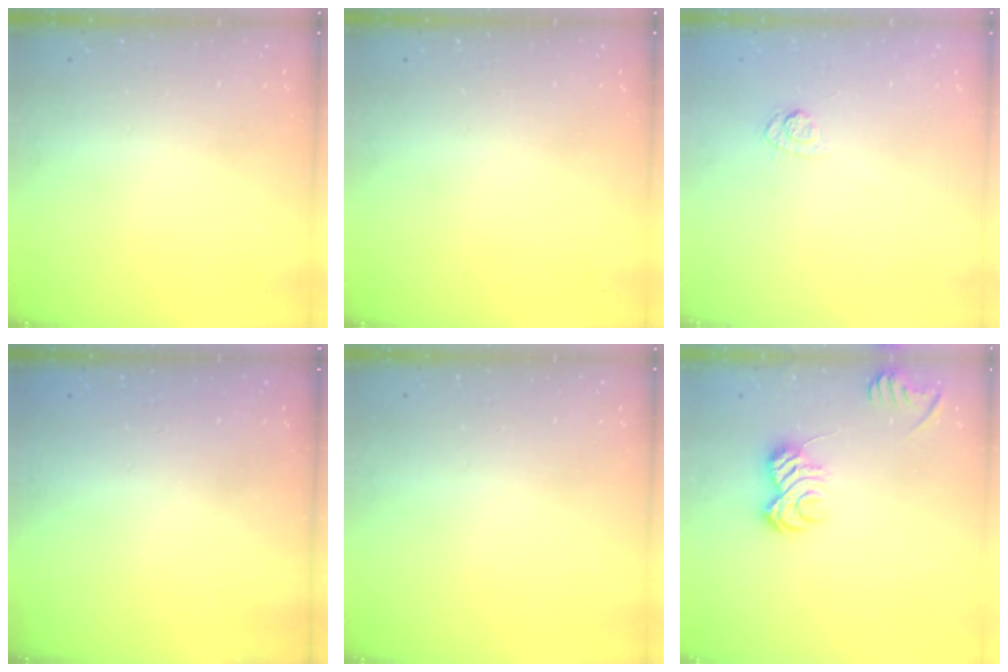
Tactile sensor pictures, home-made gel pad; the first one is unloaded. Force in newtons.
{"total": 0.0}
{"total": 7.2, "press": 7.1, "slide": 1.5}
{"total": 2.4, "press": 2.3, "slide": 0.8}
{"total": 0.0}
{"total": 8.2, "press": 8.2, "slide": 1.1}